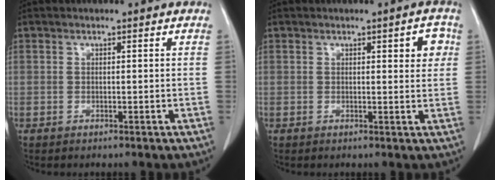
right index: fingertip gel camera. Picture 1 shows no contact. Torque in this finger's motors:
{"motor_torque": [0.20, 0.28, 0.10, 0.00]}